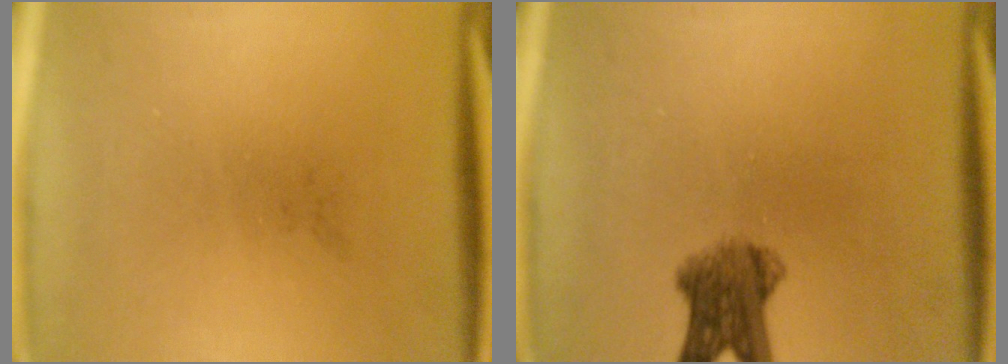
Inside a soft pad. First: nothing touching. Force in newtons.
{"total": 5.7}